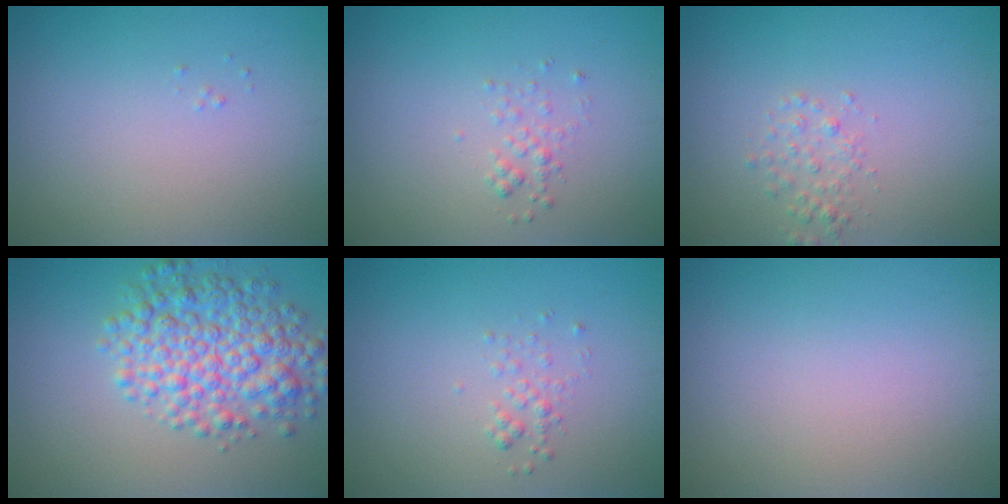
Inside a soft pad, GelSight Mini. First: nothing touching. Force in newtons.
{"total": 1.0, "press": 1.0, "slide": 0.1}
{"total": 1.4, "press": 1.4, "slide": 0.1}
{"total": 6.2, "press": 6.2, "slide": 0.1}
{"total": 1.0, "press": 1.0, "slide": 0.1}
{"total": 0.0}